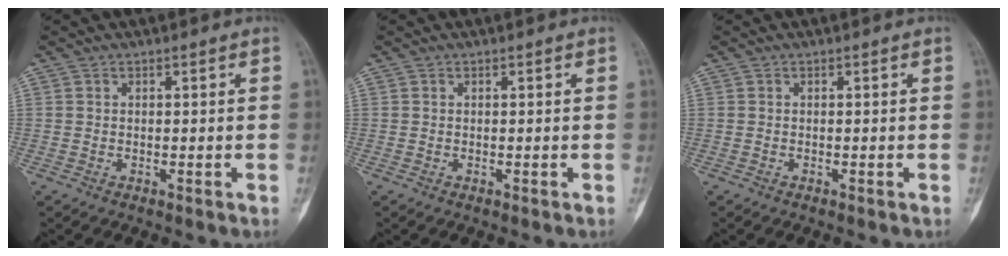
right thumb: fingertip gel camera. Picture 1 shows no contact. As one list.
[{"total": 0.0}, {"total": 0.0}]